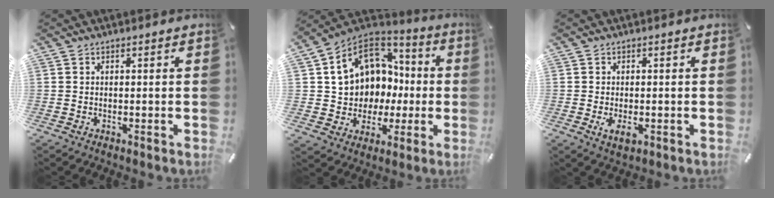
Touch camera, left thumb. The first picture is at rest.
{"total": 12.5, "force": [3.8, 11.0, 4.6], "torque": [-0.092, -0.030, 0.083]}
{"total": 3.1, "force": [-0.9, 1.7, 2.5], "torque": [-0.055, -0.002, -0.016]}